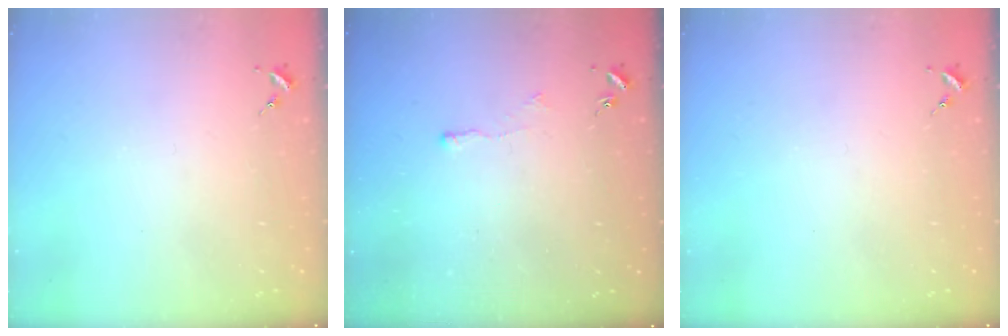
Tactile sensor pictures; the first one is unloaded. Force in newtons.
{"total": 3.3, "press": 3.2, "slide": 0.7}
{"total": 0.0}